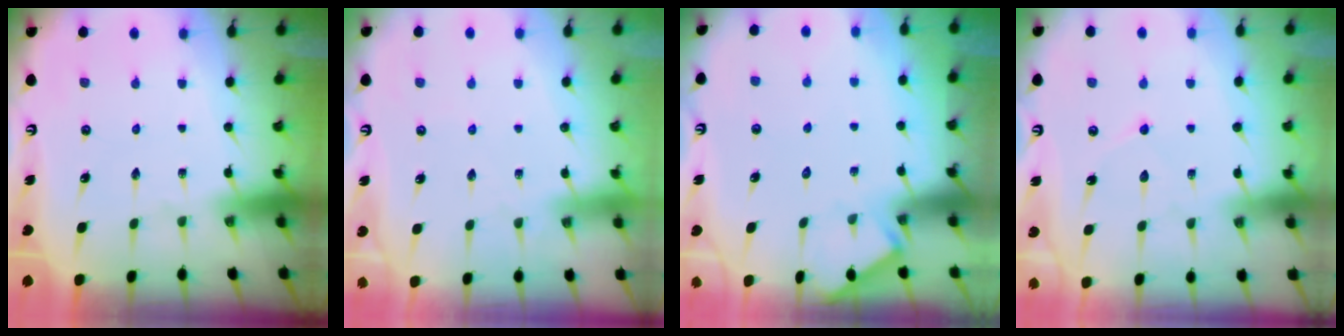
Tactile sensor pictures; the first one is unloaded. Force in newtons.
{"total": 2.4, "press": 2.4, "slide": 0.4}
{"total": 3.2, "press": 3.2, "slide": 0.4}
{"total": 4.4, "press": 4.4, "slide": 0.5}